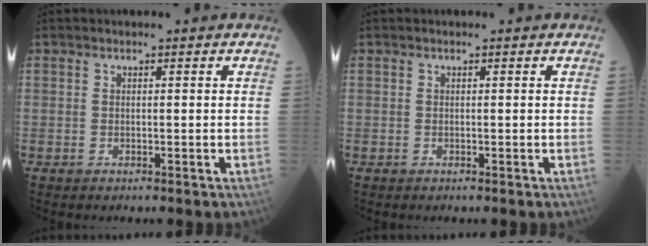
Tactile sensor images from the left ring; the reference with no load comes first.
{"total": 0.0}